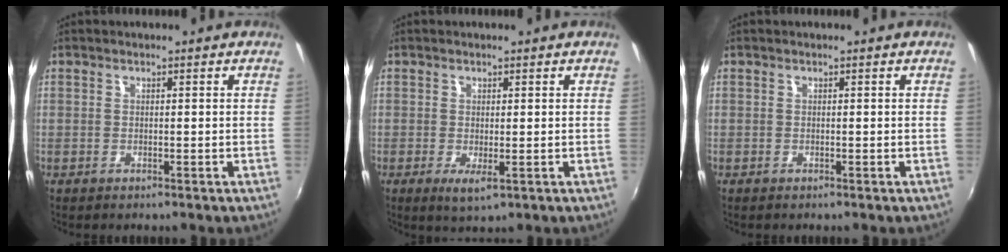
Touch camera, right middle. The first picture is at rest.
{"total": 2.8, "force": [-0.5, 0.7, 2.6], "torque": [-0.047, -0.011, -0.005]}
{"total": 0.0}